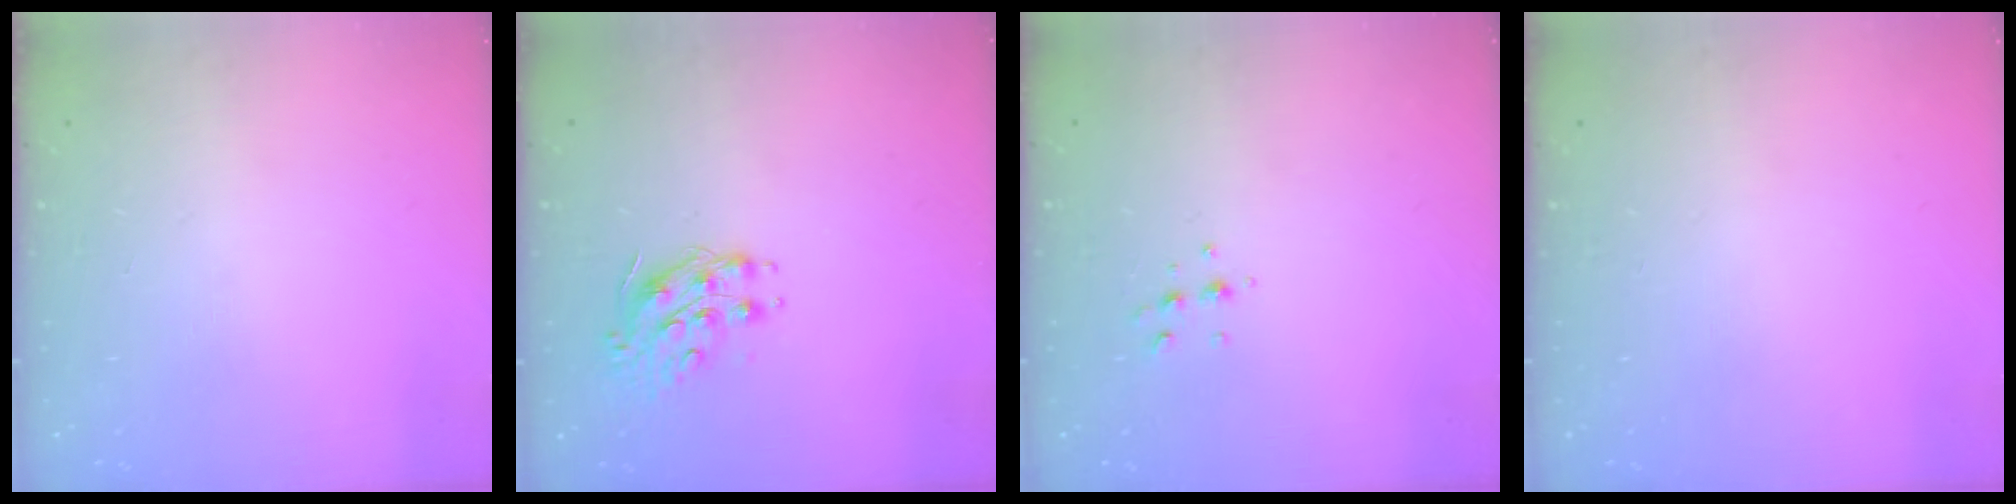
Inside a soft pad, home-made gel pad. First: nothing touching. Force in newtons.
{"total": 8.4, "press": 8.4, "slide": 0.5}
{"total": 4.9, "press": 4.8, "slide": 1.1}
{"total": 0.0}